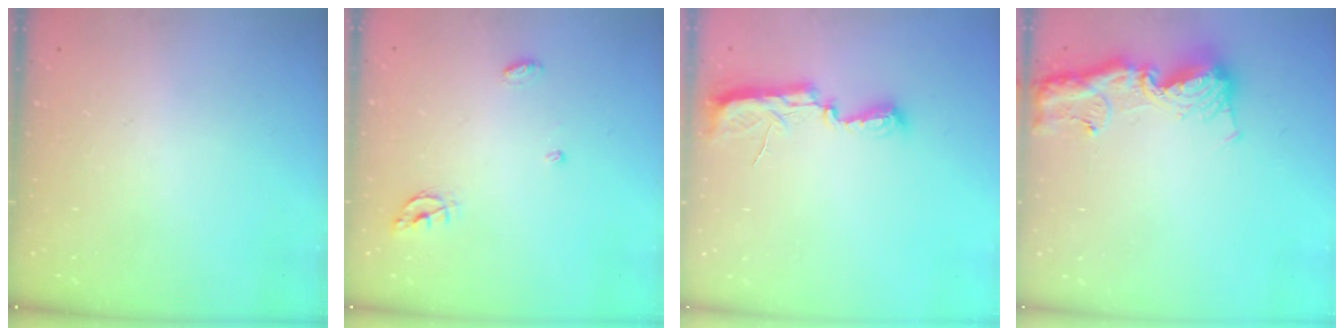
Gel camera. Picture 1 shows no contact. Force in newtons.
{"total": 5.0, "press": 5.0, "slide": 0.5}
{"total": 7.9, "press": 7.8, "slide": 0.8}
{"total": 13.2, "press": 13.1, "slide": 1.3}